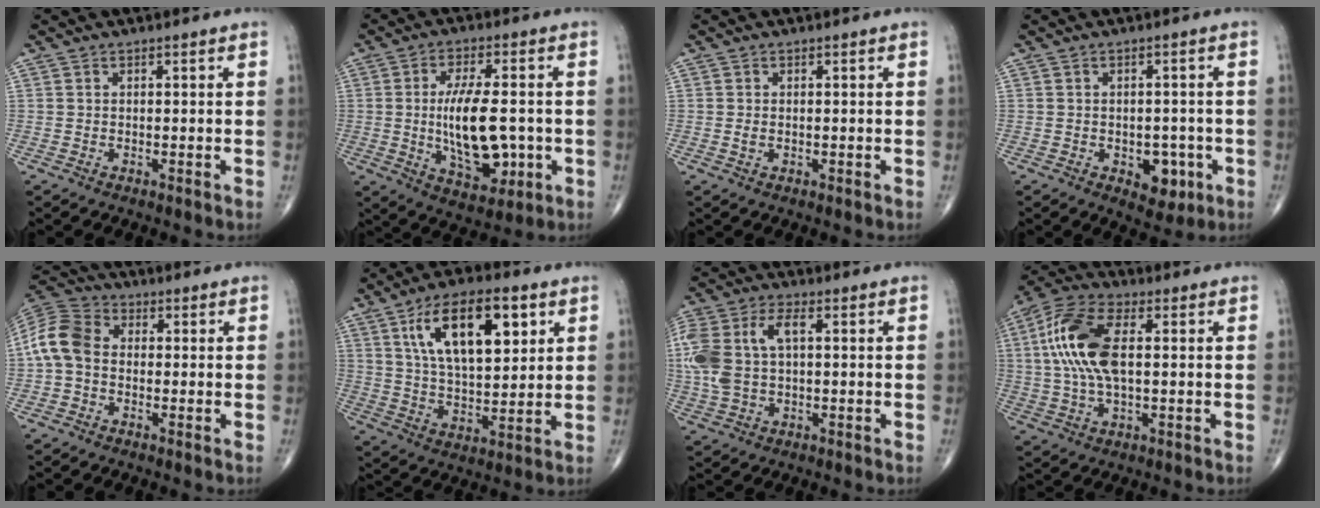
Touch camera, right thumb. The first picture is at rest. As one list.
[{"total": 14.3, "force": [-1.1, 6.6, 12.7], "torque": [-0.201, -0.004, -0.007]}, {"total": 1.1, "force": [-0.1, 0.7, 0.8], "torque": [-0.020, 0.001, -0.001]}, {"total": 6.1, "force": [-2.1, 3.8, 4.2], "torque": [-0.024, 0.006, -0.021]}, {"total": 9.1, "force": [-0.5, 6.7, 6.1], "torque": [-0.120, 0.025, -0.024]}, {"total": 17.2, "force": [6.9, 7.6, 13.8], "torque": [-0.208, -0.020, 0.123]}, {"total": 13.0, "force": [1.4, 7.3, 10.7], "torque": [-0.260, 0.023, 0.031]}, {"total": 14.2, "force": [1.9, 6.5, 12.4], "torque": [-0.274, 0.016, 0.034]}]